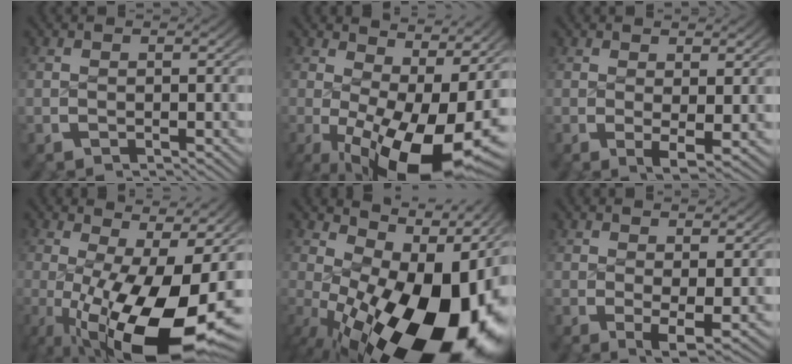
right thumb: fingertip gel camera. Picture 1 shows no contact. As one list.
[{"total": 13.0, "force": [-2.4, 6.9, 10.8], "torque": [-0.169, -0.060, -0.003]}, {"total": 2.5, "force": [0.3, 1.3, 2.2], "torque": [-0.042, -0.017, 0.011]}, {"total": 16.1, "force": [-3.1, 7.8, 13.7], "torque": [-0.224, -0.066, -0.007]}, {"total": 23.1, "force": [-2.7, 13.6, 18.6], "torque": [-0.301, -0.064, 0.001]}, {"total": 3.3, "force": [0.2, 1.6, 2.9], "torque": [-0.056, -0.022, 0.014]}]